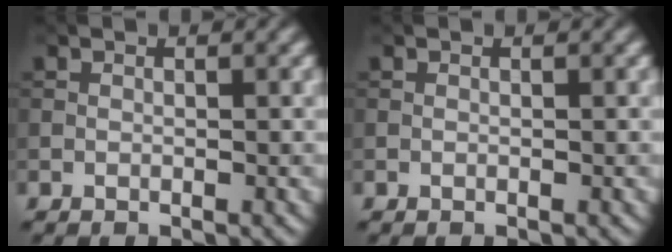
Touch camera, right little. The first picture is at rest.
{"total": 0.0}